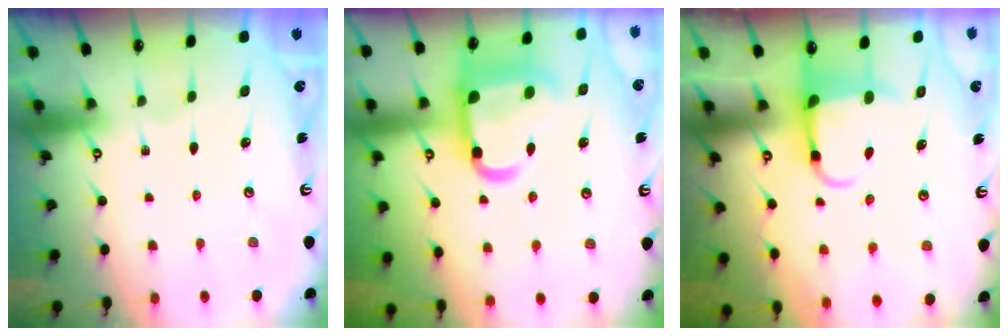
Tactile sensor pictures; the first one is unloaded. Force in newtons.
{"total": 17.3, "press": 17.2, "slide": 1.9}
{"total": 4.7, "press": 4.7, "slide": 0.8}